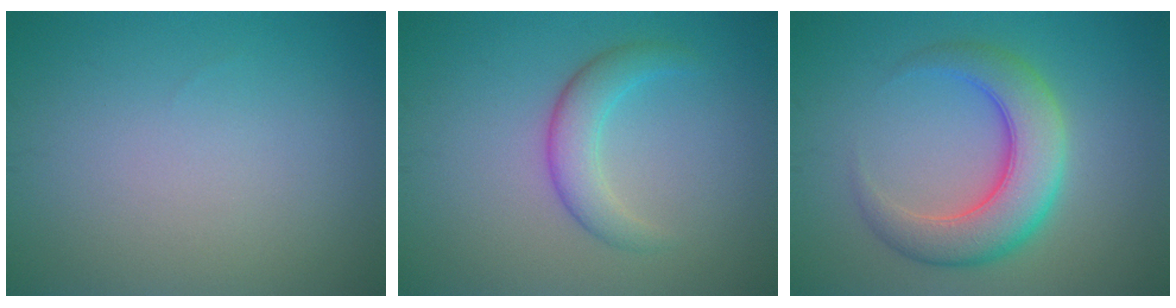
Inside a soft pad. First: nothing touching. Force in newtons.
{"total": 3.1, "press": 3.1, "slide": 0.1}
{"total": 6.6, "press": 6.6, "slide": 0.4}